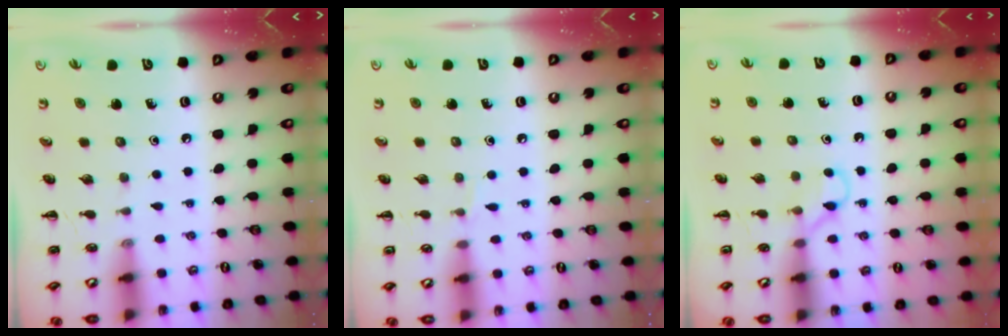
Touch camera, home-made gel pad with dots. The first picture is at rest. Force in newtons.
{"total": 3.4, "press": 3.2, "slide": 1.1}
{"total": 2.9, "press": 2.7, "slide": 0.9}